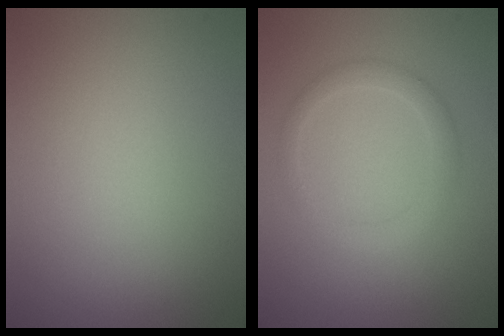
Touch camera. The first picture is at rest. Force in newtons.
{"total": 2.1, "press": 2.1, "slide": 0.1}